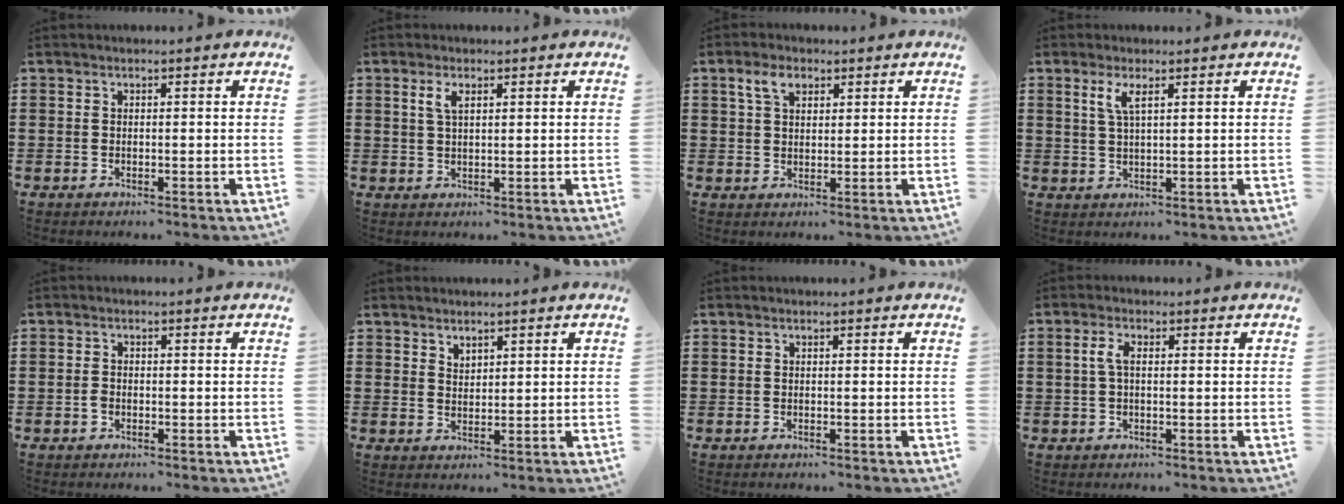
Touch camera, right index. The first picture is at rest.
{"total": 2.6, "force": [1.1, 1.0, 2.1], "torque": [-0.045, 0.006, 0.018]}
{"total": 3.8, "force": [2.1, 2.0, 2.4], "torque": [-0.055, 0.010, 0.038]}
{"total": 3.1, "force": [1.5, 0.7, 2.6], "torque": [-0.056, 0.004, 0.024]}
{"total": 1.3, "force": [-0.5, 0.8, 0.8], "torque": [-0.018, -0.001, -0.010]}
{"total": 1.9, "force": [1.7, 0.8, 0.1], "torque": [-0.004, 0.002, 0.033]}
{"total": 0.0}
{"total": 2.7, "force": [0.1, 1.0, 2.5], "torque": [-0.064, -0.001, -0.004]}